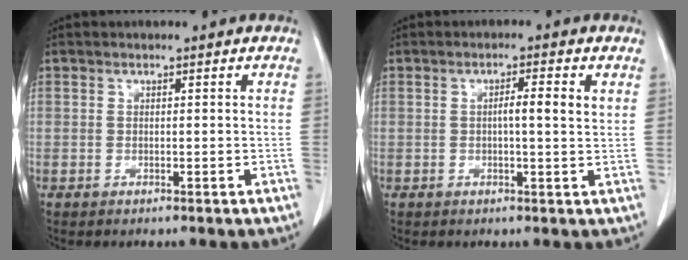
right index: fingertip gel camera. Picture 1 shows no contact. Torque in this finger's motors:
{"motor_torque": [0.25, 0.25, 0.11, 0.06]}